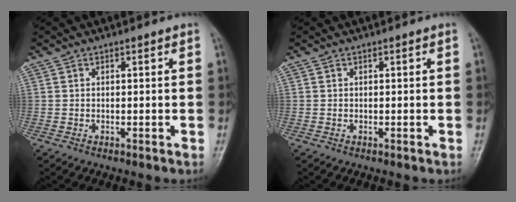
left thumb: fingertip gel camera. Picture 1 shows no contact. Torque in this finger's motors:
{"motor_torque": [0.00, 0.00, -0.03, -0.09, 0.00]}